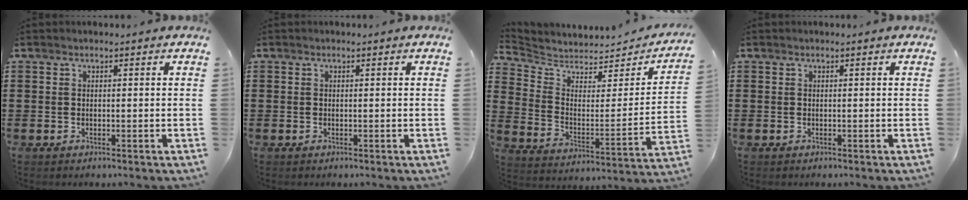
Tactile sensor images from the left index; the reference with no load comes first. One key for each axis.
{"total": 0.0}
{"total": 4.5, "fx": 4.2, "fy": 1.5, "fz": 0.9, "tx": -0.047, "ty": -0.038, "tz": 0.068}
{"total": 0.0}